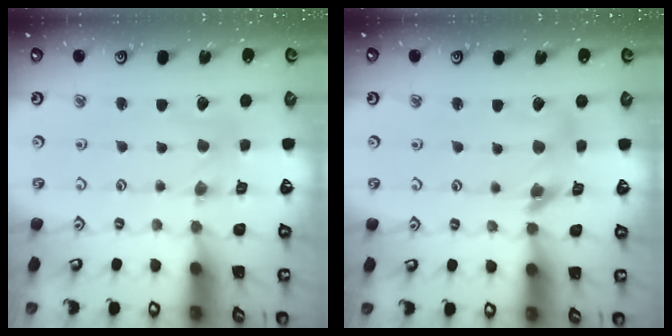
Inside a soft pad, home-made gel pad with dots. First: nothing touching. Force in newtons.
{"total": 8.9, "press": 8.9, "slide": 1.2}